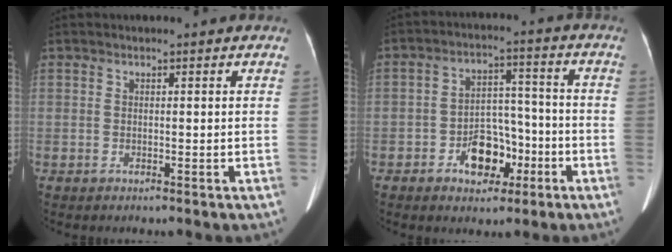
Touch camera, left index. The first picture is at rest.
{"total": 8.0, "force": [-3.8, 4.9, 5.1], "torque": [-0.087, 0.026, -0.057]}